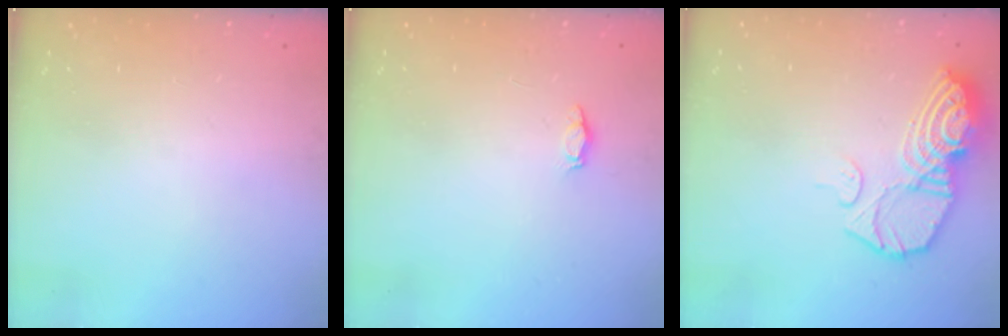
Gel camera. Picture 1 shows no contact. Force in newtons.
{"total": 2.2, "press": 2.2, "slide": 0.3}
{"total": 13.5, "press": 13.5, "slide": 1.1}